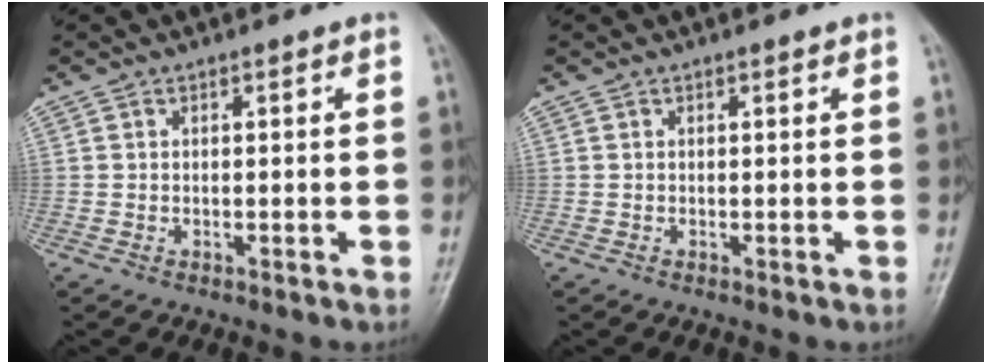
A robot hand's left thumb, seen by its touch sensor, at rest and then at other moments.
{"total": 0.0}